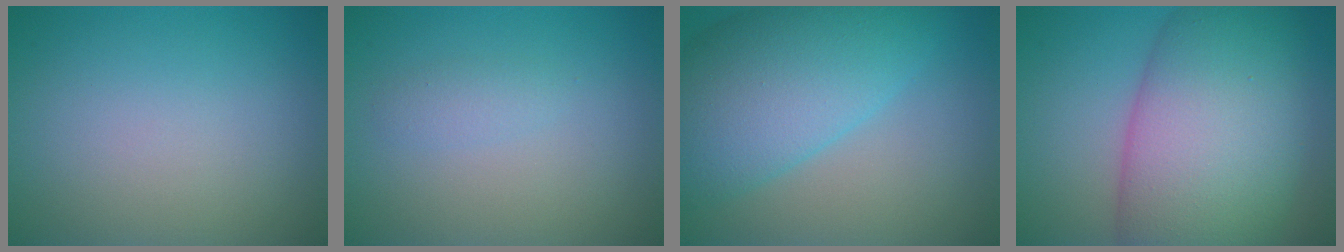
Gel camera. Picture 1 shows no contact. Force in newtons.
{"total": 1.1, "press": 1.0, "slide": 0.1}
{"total": 9.7, "press": 9.7, "slide": 0.3}
{"total": 13.5, "press": 13.5, "slide": 0.2}